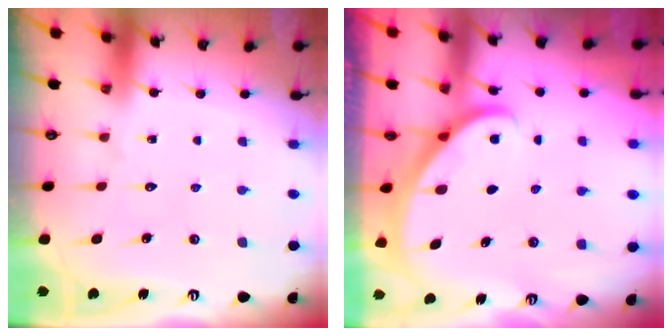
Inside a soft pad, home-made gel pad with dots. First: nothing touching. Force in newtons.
{"total": 2.8, "press": 2.8, "slide": 0.2}